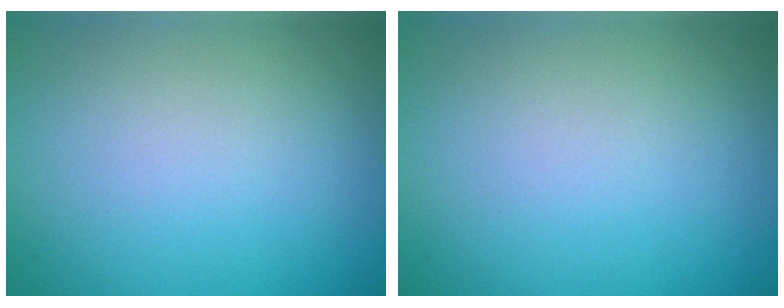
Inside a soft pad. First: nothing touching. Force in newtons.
{"total": 0.0}